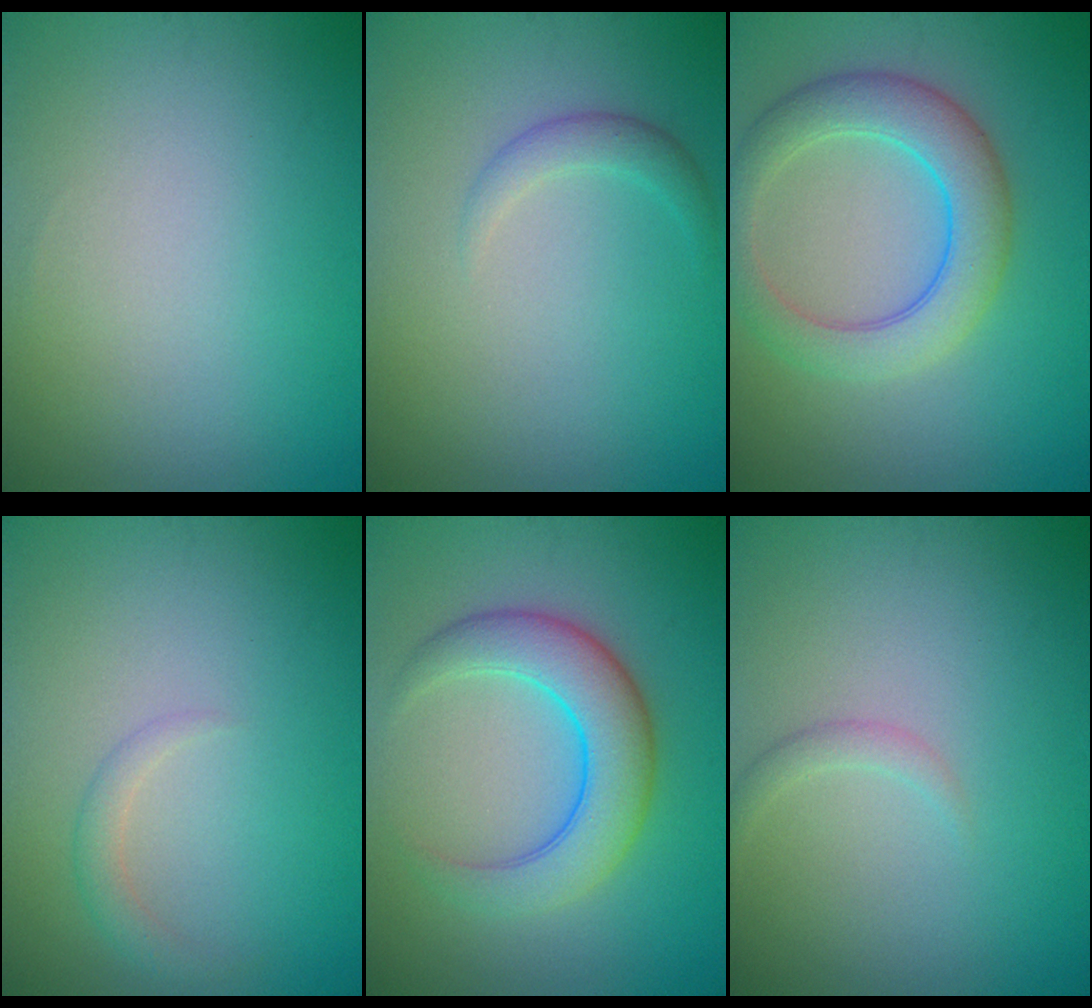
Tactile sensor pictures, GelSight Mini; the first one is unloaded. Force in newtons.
{"total": 1.5, "press": 1.5, "slide": 0.0}
{"total": 5.5, "press": 5.4, "slide": 0.2}
{"total": 1.3, "press": 1.3, "slide": 0.1}
{"total": 5.6, "press": 5.6, "slide": 0.2}
{"total": 1.0, "press": 1.0, "slide": 0.1}